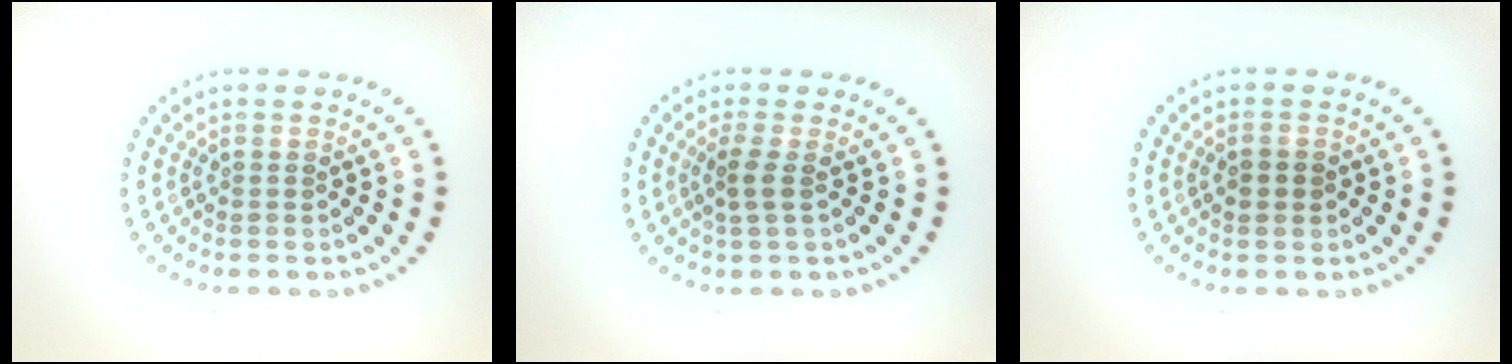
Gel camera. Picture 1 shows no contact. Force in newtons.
{"total": 1.5, "press": 1.3, "slide": 0.9}
{"total": 1.5, "press": 1.5, "slide": 0.2}